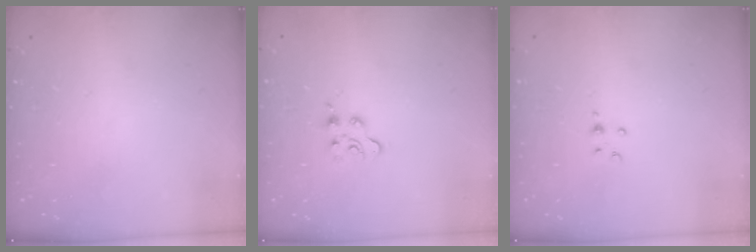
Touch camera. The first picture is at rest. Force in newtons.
{"total": 3.9, "press": 3.9, "slide": 0.5}
{"total": 2.4, "press": 2.4, "slide": 0.3}